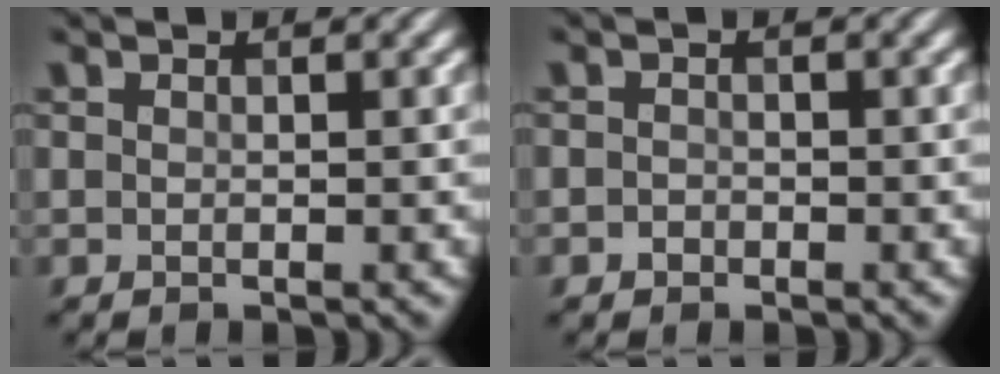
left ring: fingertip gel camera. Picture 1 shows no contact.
{"total": 0.8, "force": [-0.4, 0.7, 0.2], "torque": [0.000, -0.002, -0.009]}